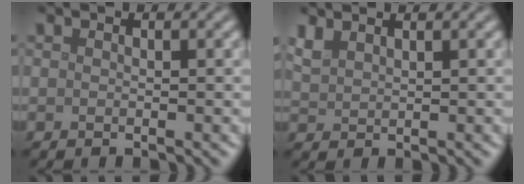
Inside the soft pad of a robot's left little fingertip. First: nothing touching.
{"total": 1.8, "force": [1.6, 0.6, 0.7], "torque": [-0.023, 0.006, 0.039]}